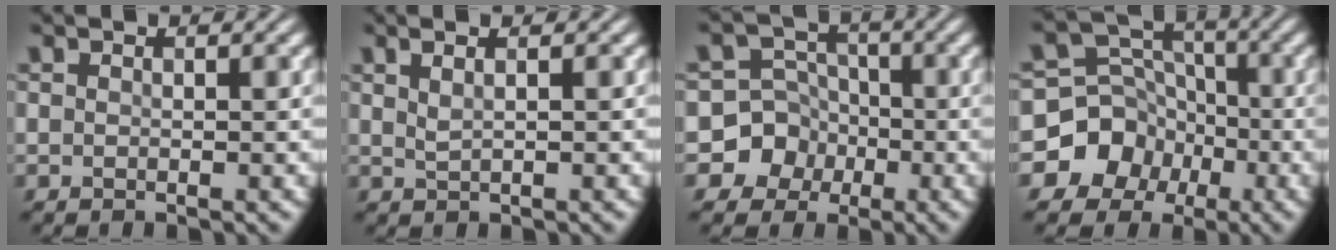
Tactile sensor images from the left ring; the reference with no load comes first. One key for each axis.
{"total": 2.7, "fx": 1.4, "fy": 1.2, "fz": 2.0, "tx": -0.023, "ty": 0.005, "tz": 0.004}
{"total": 6.5, "fx": -2.4, "fy": 6.0, "fz": 0.5, "tx": 0.012, "ty": 0.005, "tz": -0.064}
{"total": 9.6, "fx": -4.6, "fy": 8.4, "fz": 1.3, "tx": -0.011, "ty": -0.004, "tz": -0.099}